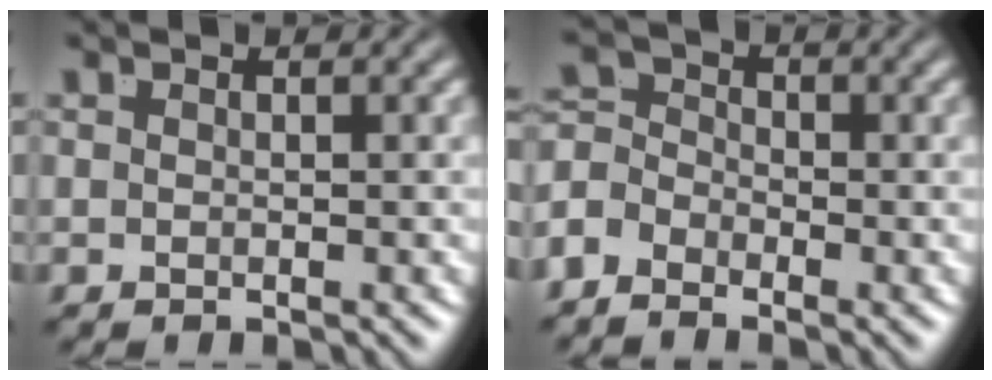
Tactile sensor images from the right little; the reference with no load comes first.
{"total": 4.3, "force": [-1.0, 3.8, 1.7], "torque": [-0.031, -0.015, -0.025]}